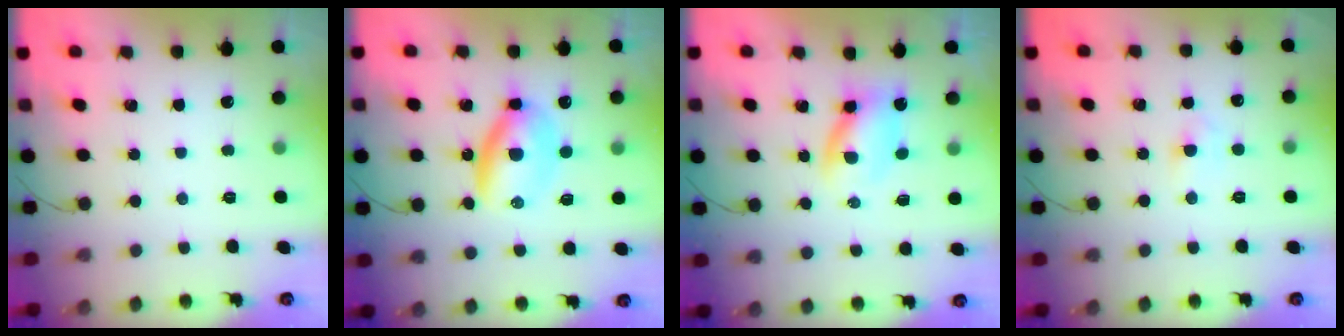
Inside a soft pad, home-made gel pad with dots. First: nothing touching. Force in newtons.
{"total": 7.0, "press": 7.0, "slide": 0.9}
{"total": 3.3, "press": 3.3, "slide": 0.7}
{"total": 2.5, "press": 2.3, "slide": 0.9}